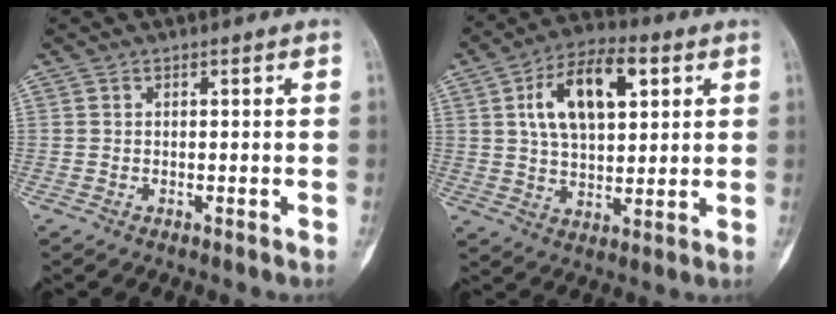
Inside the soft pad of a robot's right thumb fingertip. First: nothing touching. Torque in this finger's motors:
{"motor_torque": [1.38, 1.64, 0.50, -0.01, 0.17]}